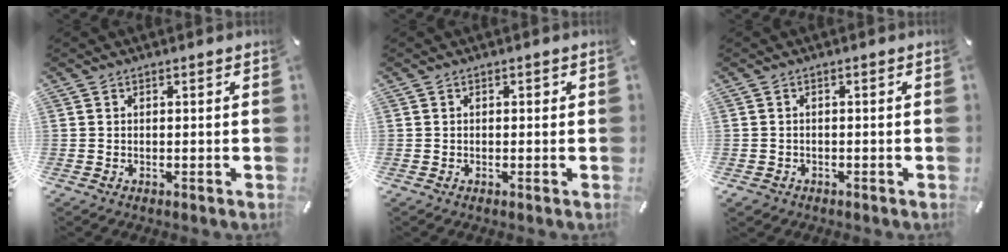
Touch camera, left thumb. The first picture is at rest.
{"total": 0.7, "force": [-0.2, 0.6, 0.4], "torque": [-0.009, 0.004, -0.005]}
{"total": 1.6, "force": [-0.9, 1.2, 0.5], "torque": [-0.010, 0.006, -0.021]}